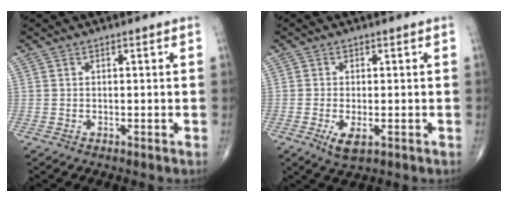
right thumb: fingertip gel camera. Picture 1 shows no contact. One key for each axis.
{"total": 3.7, "fx": -1.3, "fy": 1.5, "fz": 3.2, "tx": -0.059, "ty": -0.008, "tz": -0.020}